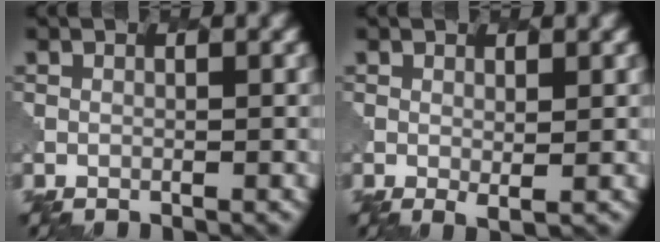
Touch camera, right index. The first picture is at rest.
{"total": 0.8, "force": [0.4, 0.1, 0.7], "torque": [-0.014, -0.010, 0.011]}